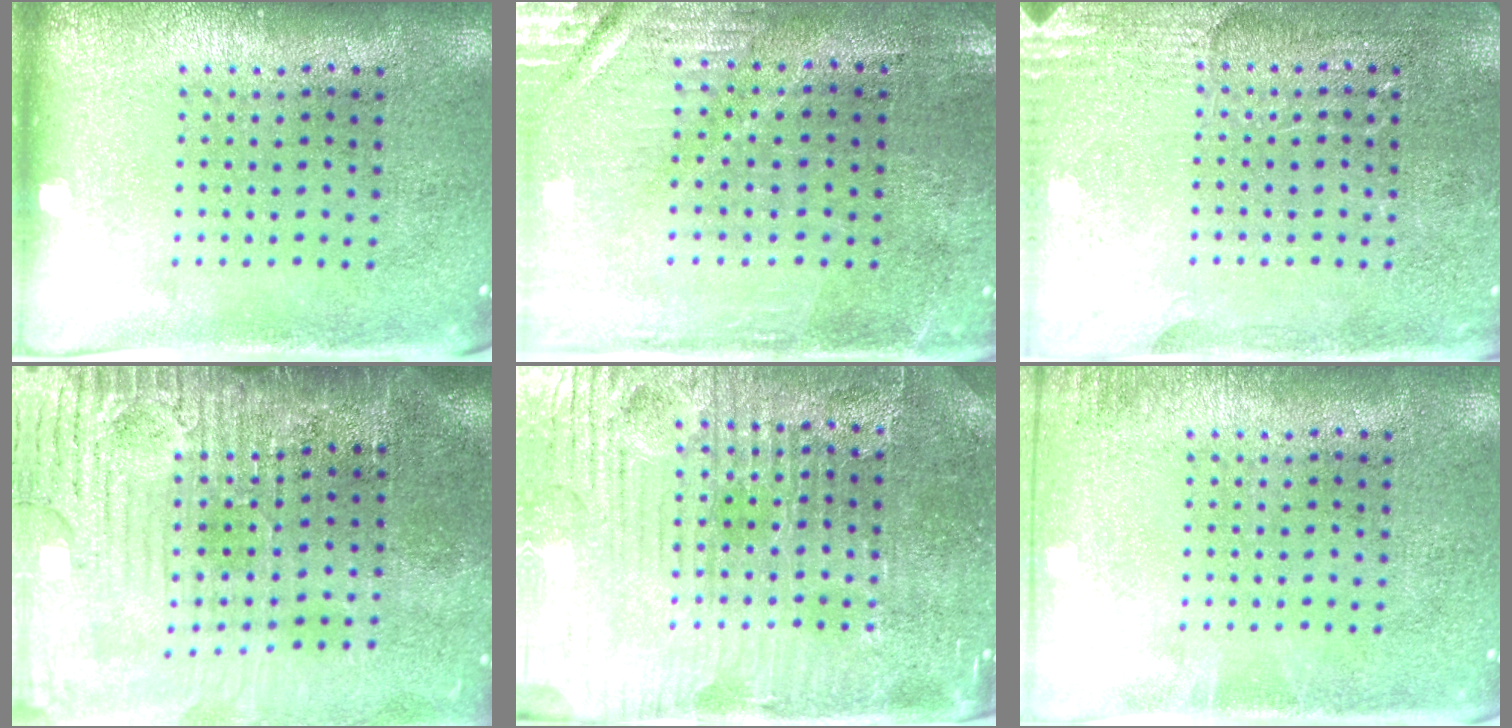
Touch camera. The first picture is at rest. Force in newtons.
{"total": 0.7, "press": 0.6, "slide": 0.2}
{"total": 2.9, "press": 2.9, "slide": 0.5}
{"total": 4.6, "press": 4.0, "slide": 2.3}
{"total": 4.8, "press": 4.7, "slide": 1.2}
{"total": 0.9, "press": 0.9, "slide": 0.2}